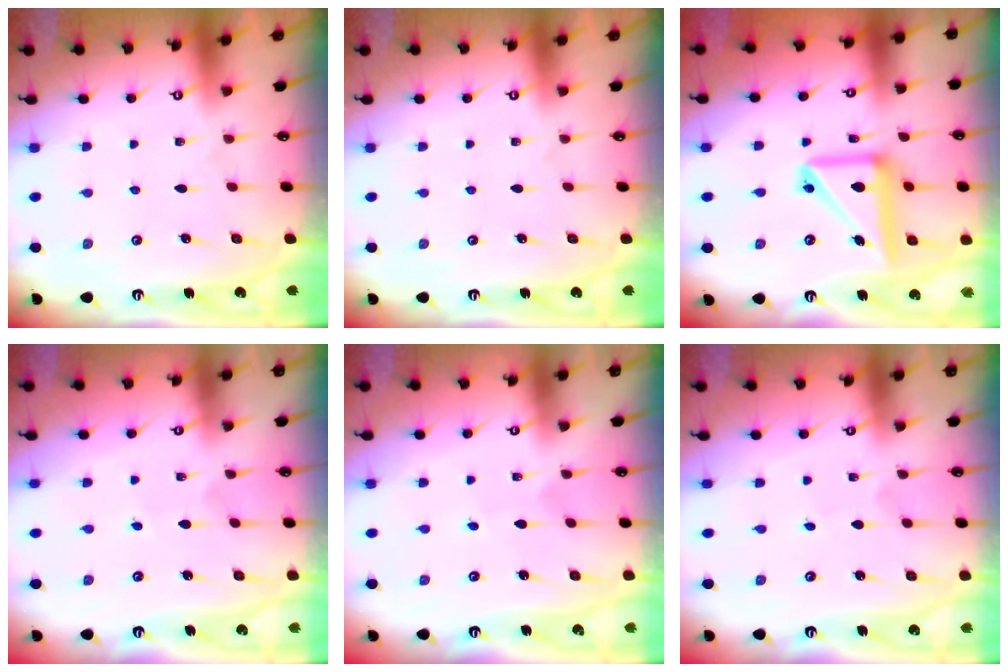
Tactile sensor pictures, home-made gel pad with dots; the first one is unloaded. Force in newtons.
{"total": 0.0}
{"total": 14.4, "press": 14.2, "slide": 2.3}
{"total": 2.8, "press": 2.8, "slide": 0.2}
{"total": 2.5, "press": 2.5, "slide": 0.3}
{"total": 0.6, "press": 0.6, "slide": 0.0}